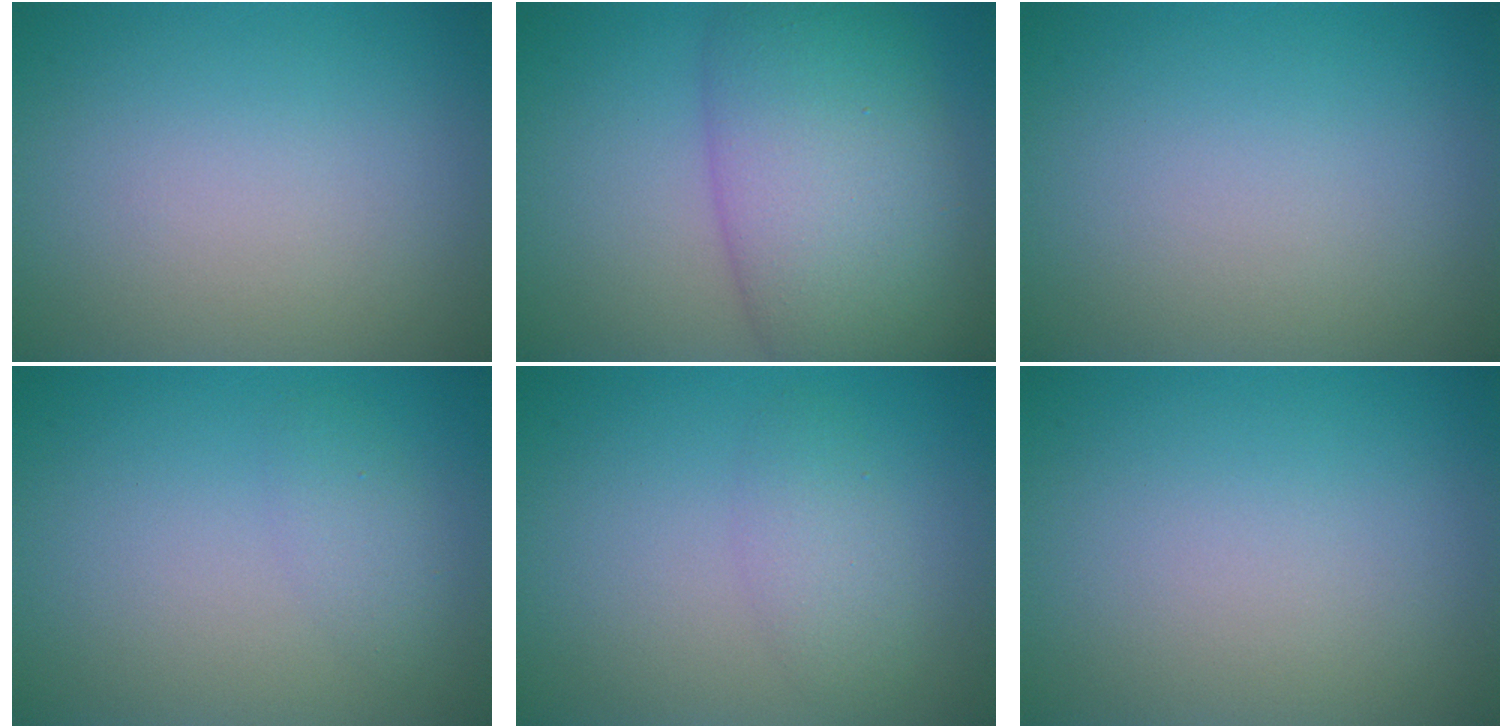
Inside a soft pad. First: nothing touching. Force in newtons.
{"total": 10.3, "press": 10.3, "slide": 0.5}
{"total": 0.0}
{"total": 1.5, "press": 1.5, "slide": 0.1}
{"total": 2.0, "press": 2.0, "slide": 0.1}
{"total": 0.0}